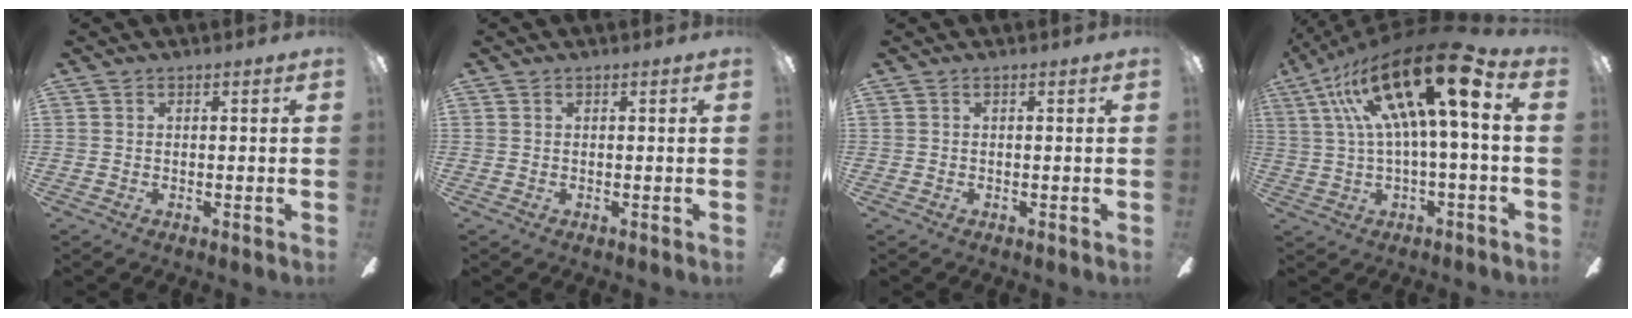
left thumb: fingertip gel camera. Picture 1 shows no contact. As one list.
[{"total": 0.0}, {"total": 0.0}, {"total": 23.6, "force": [8.1, 6.8, 21.1], "torque": [-0.375, -0.027, 0.130]}]